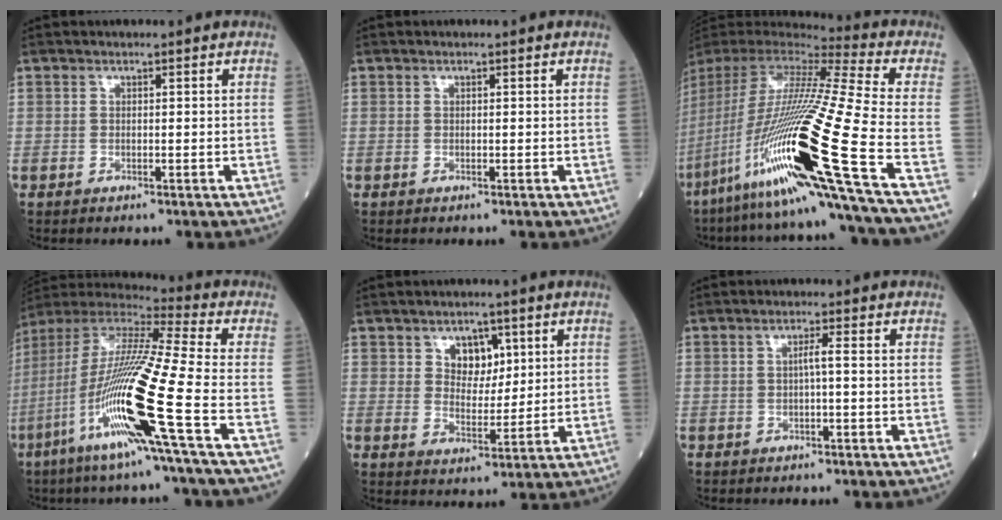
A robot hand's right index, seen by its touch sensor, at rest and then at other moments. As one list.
[{"total": 0.0}, {"total": 30.7, "force": [-12.1, -0.2, 28.2], "torque": [-0.535, -0.050, -0.229]}, {"total": 20.5, "force": [-7.0, -1.1, 19.2], "torque": [-0.408, -0.033, -0.150]}, {"total": 5.0, "force": [2.3, 3.3, 3.0], "torque": [-0.040, 0.003, 0.040]}, {"total": 1.5, "force": [-0.2, -0.1, 1.4], "torque": [-0.023, 0.003, -0.004]}]